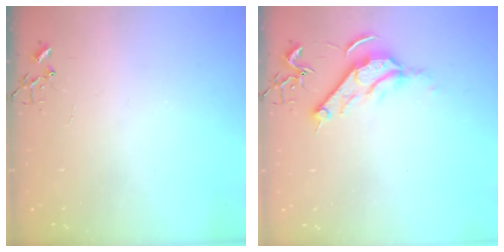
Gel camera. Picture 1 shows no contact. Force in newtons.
{"total": 10.3, "press": 10.2, "slide": 1.3}